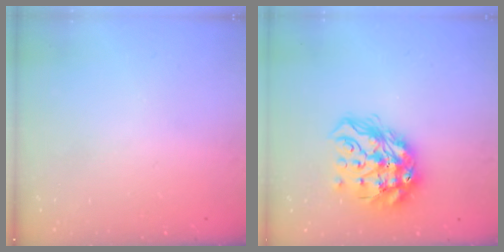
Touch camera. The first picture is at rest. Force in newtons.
{"total": 16.8, "press": 16.7, "slide": 1.9}